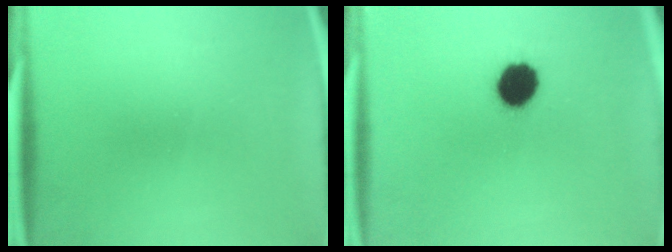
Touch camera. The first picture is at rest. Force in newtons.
{"total": 8.9}